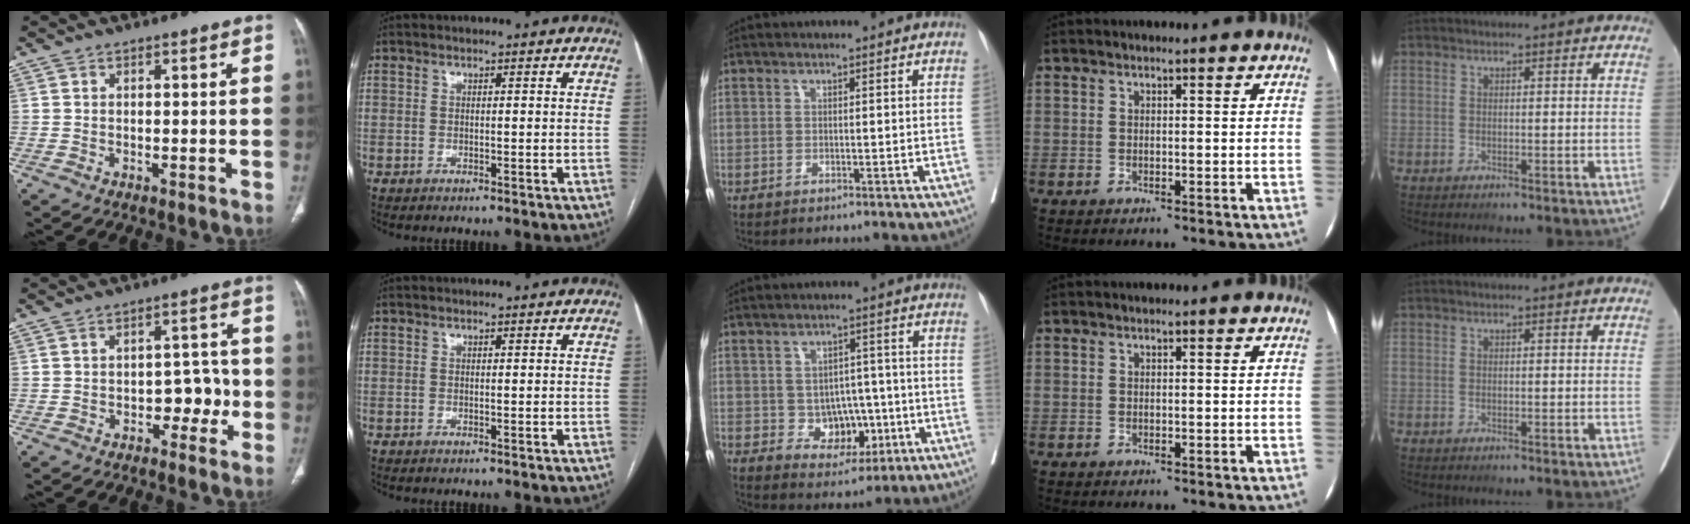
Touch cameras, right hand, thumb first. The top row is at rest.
{"thumb": {"total": 4.9, "force": [-1.7, 3.3, 3.1], "torque": [-0.014, 0.027, -0.027]}, "middle": {"total": 6.8, "force": [-1.4, 5.1, 4.3], "torque": [-0.050, 0.012, -0.009]}}